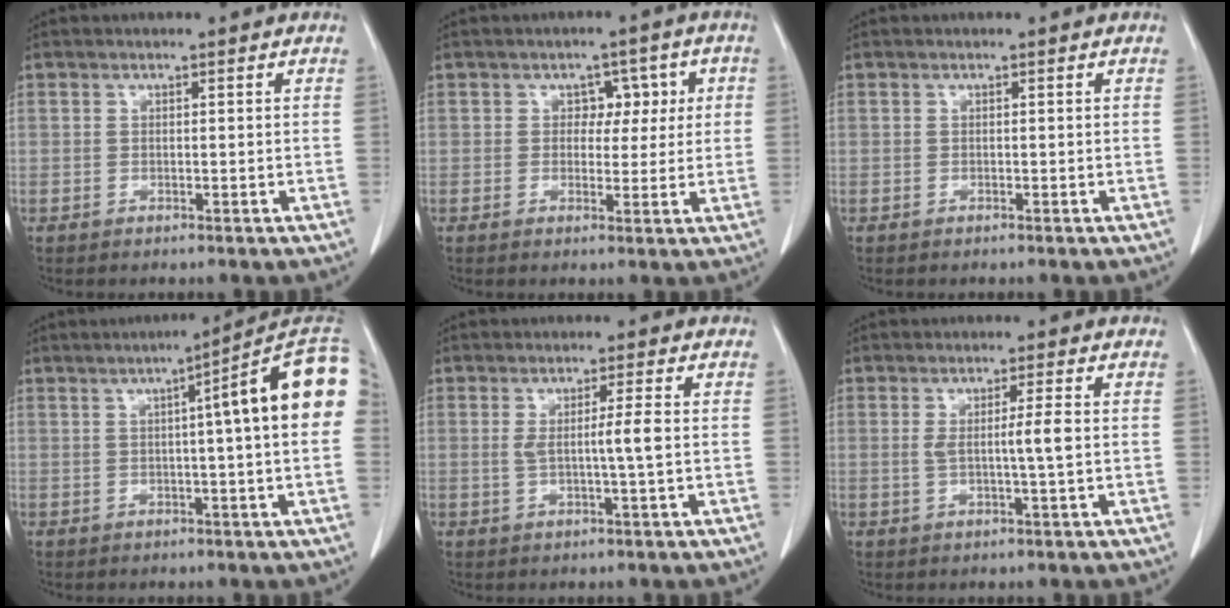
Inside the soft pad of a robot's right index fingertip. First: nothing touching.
{"total": 4.5, "force": [0.9, 3.3, 2.9], "torque": [-0.023, 0.019, 0.013]}
{"total": 0.0}
{"total": 12.7, "force": [2.6, 0.1, 12.5], "torque": [-0.156, 0.032, 0.021]}
{"total": 3.6, "force": [0.0, -0.6, 3.5], "torque": [-0.065, -0.005, 0.001]}
{"total": 3.5, "force": [0.1, -0.5, 3.5], "torque": [-0.064, -0.005, 0.002]}